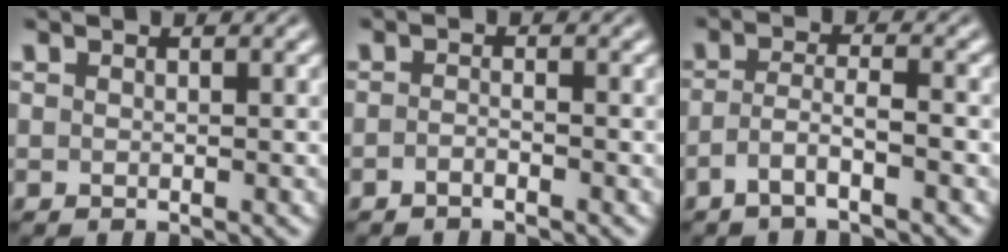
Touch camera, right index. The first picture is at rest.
{"total": 1.3, "force": [-1.3, -0.3, 0.3], "torque": [0.000, -0.004, -0.024]}
{"total": 2.8, "force": [-2.1, 0.3, 1.8], "torque": [-0.033, -0.013, -0.033]}